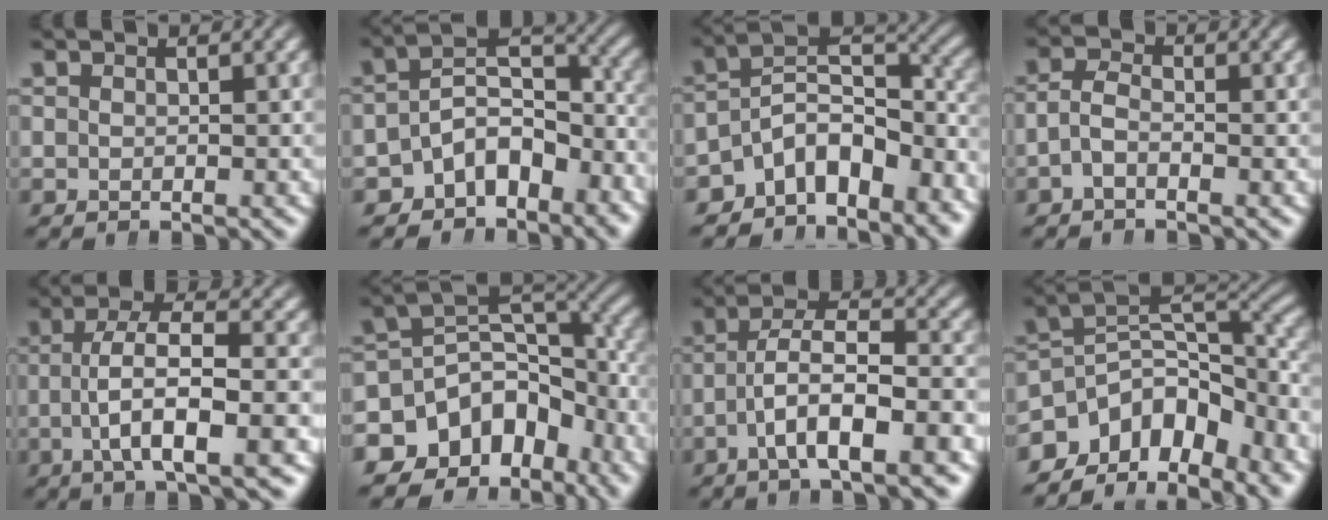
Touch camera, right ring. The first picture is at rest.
{"total": 8.1, "force": [-3.2, 5.9, 4.5], "torque": [-0.076, -0.023, -0.050]}
{"total": 11.1, "force": [-5.2, 7.3, 6.6], "torque": [-0.106, -0.029, -0.077]}
{"total": 2.4, "force": [-0.5, 1.6, 1.7], "torque": [-0.035, -0.007, -0.012]}
{"total": 6.3, "force": [-0.5, 2.0, 5.9], "torque": [-0.106, -0.005, -0.004]}
{"total": 14.9, "force": [-4.7, 11.1, 8.9], "torque": [-0.156, -0.038, -0.064]}
{"total": 5.8, "force": [-0.7, 2.2, 5.3], "torque": [-0.088, -0.001, -0.012]}
{"total": 15.2, "force": [-6.6, 10.2, 9.1], "torque": [-0.137, -0.041, -0.094]}